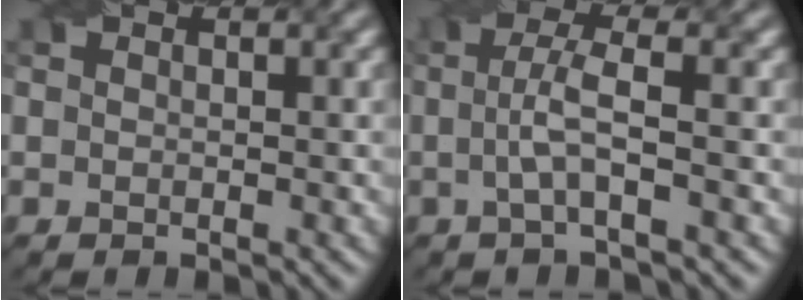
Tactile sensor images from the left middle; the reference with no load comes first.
{"total": 3.4, "force": [-0.3, 0.6, 3.3], "torque": [-0.065, 0.005, -0.006]}